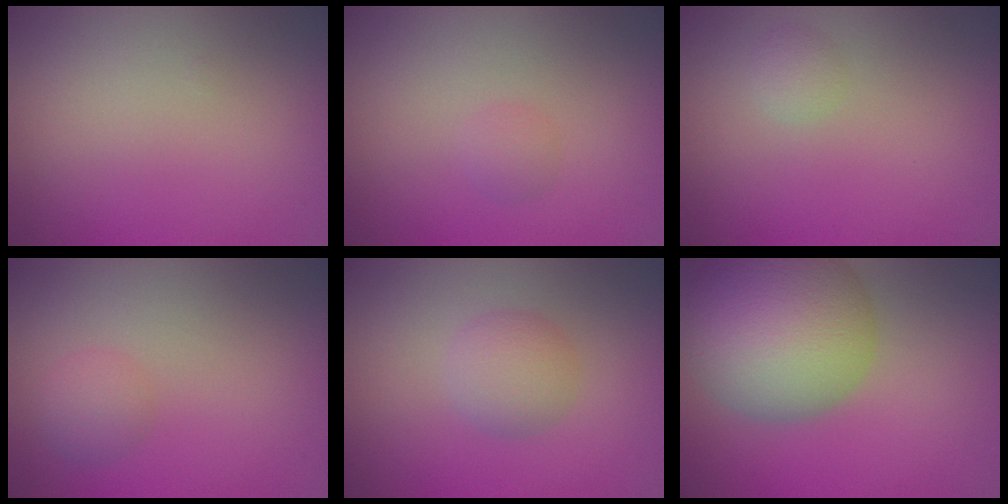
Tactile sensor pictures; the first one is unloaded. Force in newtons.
{"total": 1.0, "press": 1.0, "slide": 0.0}
{"total": 1.1, "press": 1.1, "slide": 0.0}
{"total": 1.6, "press": 1.6, "slide": 0.1}
{"total": 2.7, "press": 2.7, "slide": 0.0}
{"total": 11.6, "press": 11.6, "slide": 0.6}